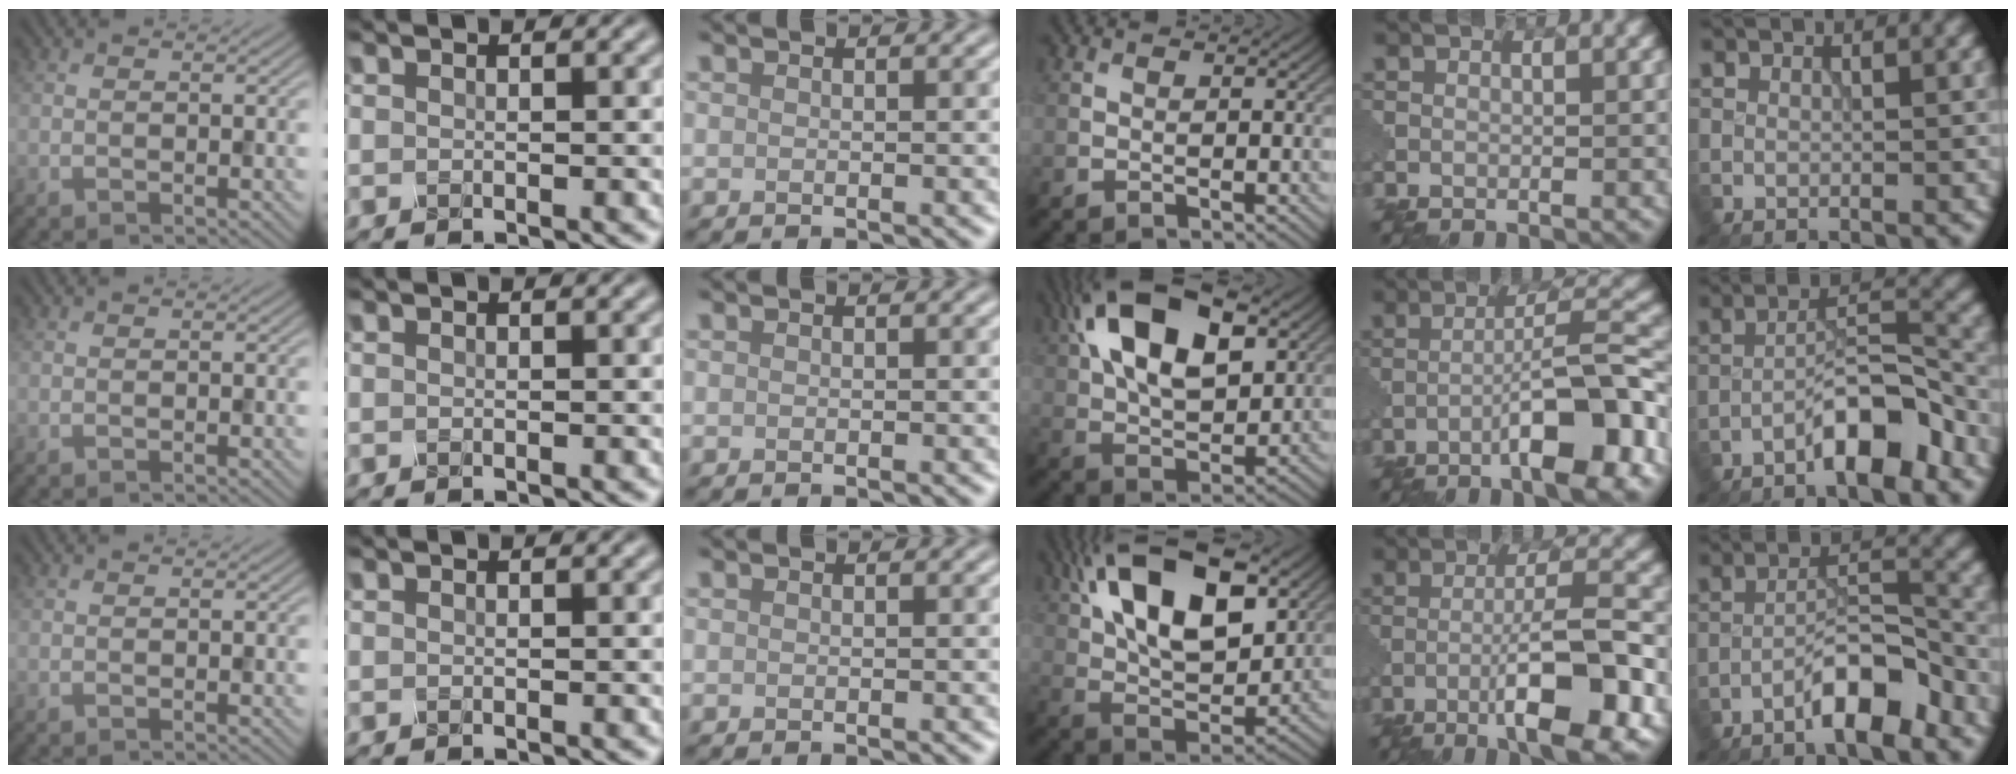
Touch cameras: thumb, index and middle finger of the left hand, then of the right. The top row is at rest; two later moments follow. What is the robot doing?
{"motion": "disassemble", "object": "glue stick"}